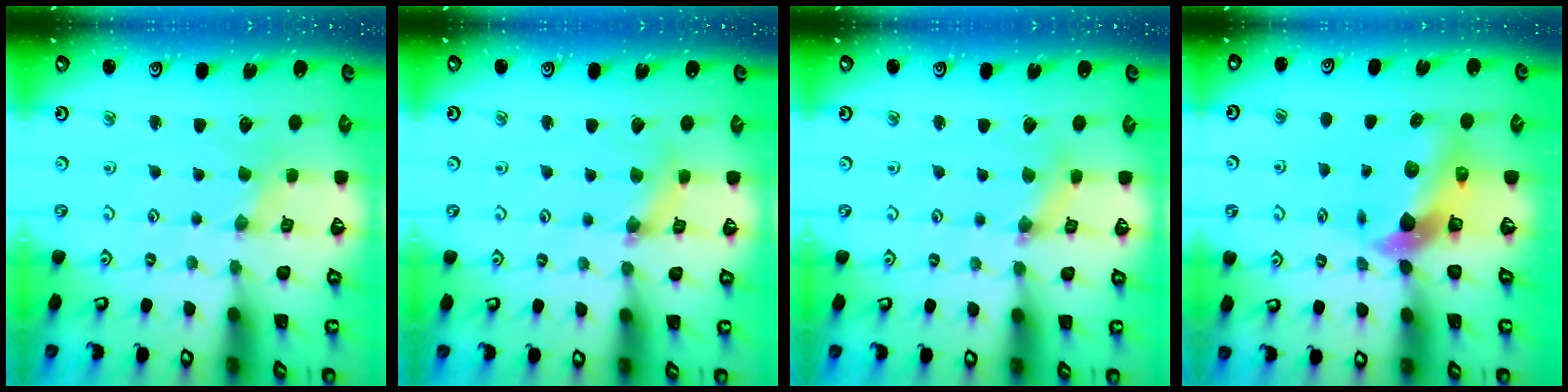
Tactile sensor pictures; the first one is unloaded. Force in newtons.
{"total": 2.7, "press": 2.7, "slide": 0.4}
{"total": 2.0, "press": 2.0, "slide": 0.3}
{"total": 8.3, "press": 8.2, "slide": 1.5}